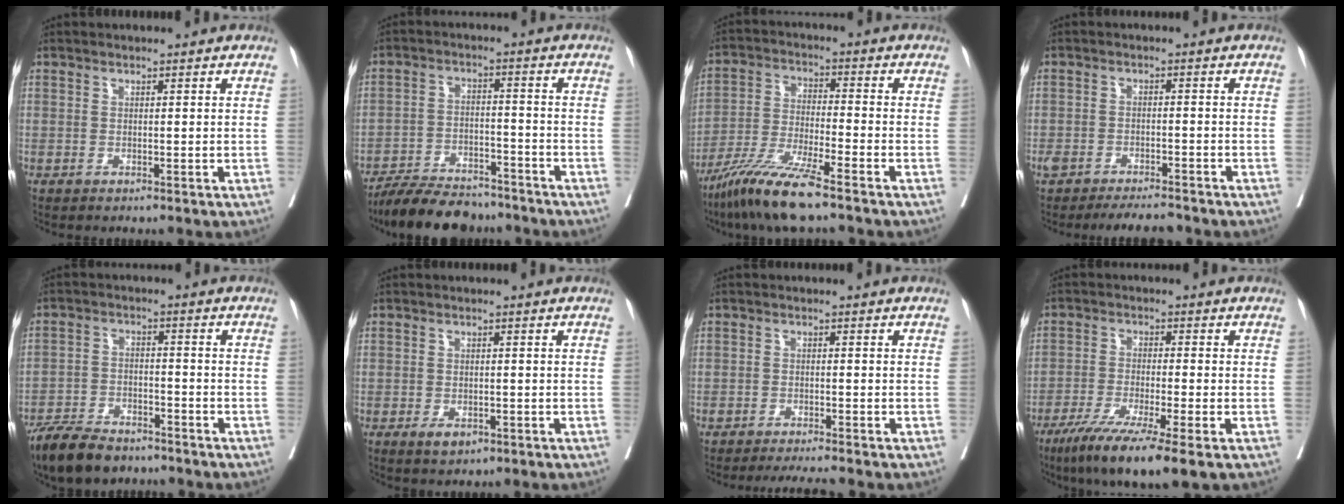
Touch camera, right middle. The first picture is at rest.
{"total": 12.5, "force": [-11.2, 3.4, 4.3], "torque": [-0.062, 0.004, -0.178]}
{"total": 10.1, "force": [-7.5, 0.0, 6.7], "torque": [-0.137, -0.032, -0.146]}
{"total": 6.7, "force": [-6.1, 1.3, 2.4], "torque": [-0.038, -0.005, -0.094]}
{"total": 9.1, "force": [-7.6, 3.3, 3.9], "torque": [-0.068, -0.015, -0.137]}
{"total": 2.6, "force": [-1.3, 1.5, 1.7], "torque": [-0.025, -0.001, -0.013]}
{"total": 3.8, "force": [-3.5, -0.4, 1.4], "torque": [-0.018, -0.010, -0.056]}
{"total": 11.1, "force": [-7.0, 0.2, 8.7], "torque": [-0.142, -0.029, -0.116]}